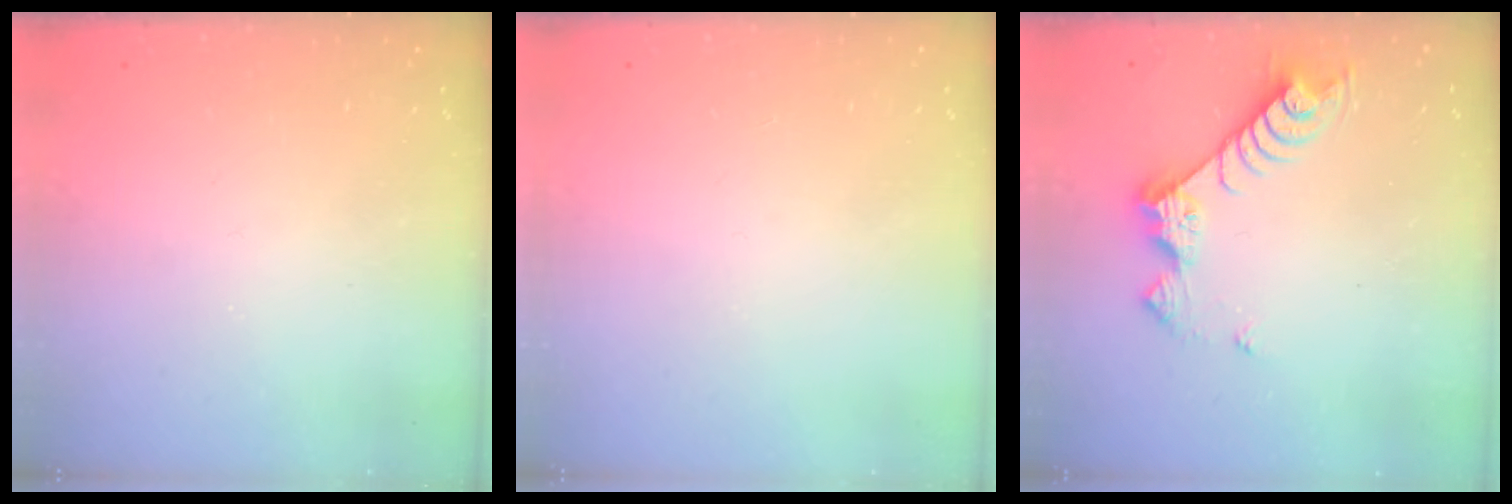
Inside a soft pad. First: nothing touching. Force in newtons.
{"total": 0.0}
{"total": 9.3, "press": 9.3, "slide": 0.4}